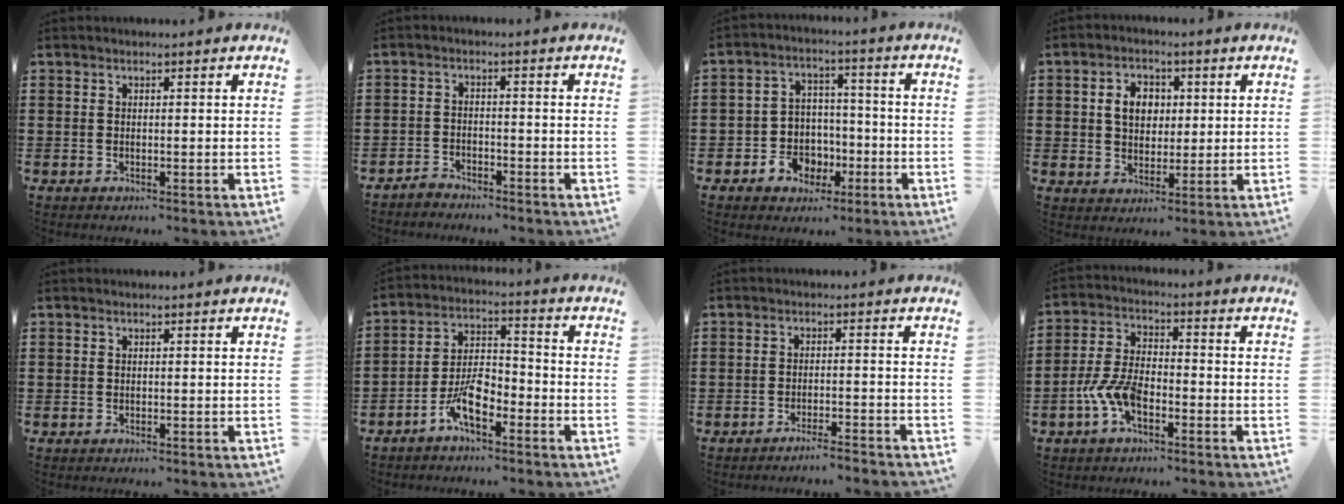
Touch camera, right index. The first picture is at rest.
{"total": 2.1, "force": [-2.1, 0.5, -0.1], "torque": [-0.008, 0.006, -0.046]}
{"total": 5.5, "force": [-2.2, 4.9, 1.3], "torque": [-0.038, 0.015, -0.035]}
{"total": 5.2, "force": [0.9, 4.1, 3.1], "torque": [-0.067, 0.011, 0.011]}
{"total": 0.0}
{"total": 7.3, "force": [-4.3, 2.8, 5.1], "torque": [-0.117, 0.001, -0.083]}
{"total": 2.6, "force": [-2.4, -0.4, 0.8], "torque": [-0.015, -0.001, -0.049]}
{"total": 7.0, "force": [-3.2, 3.1, 5.4], "torque": [-0.141, -0.010, -0.067]}